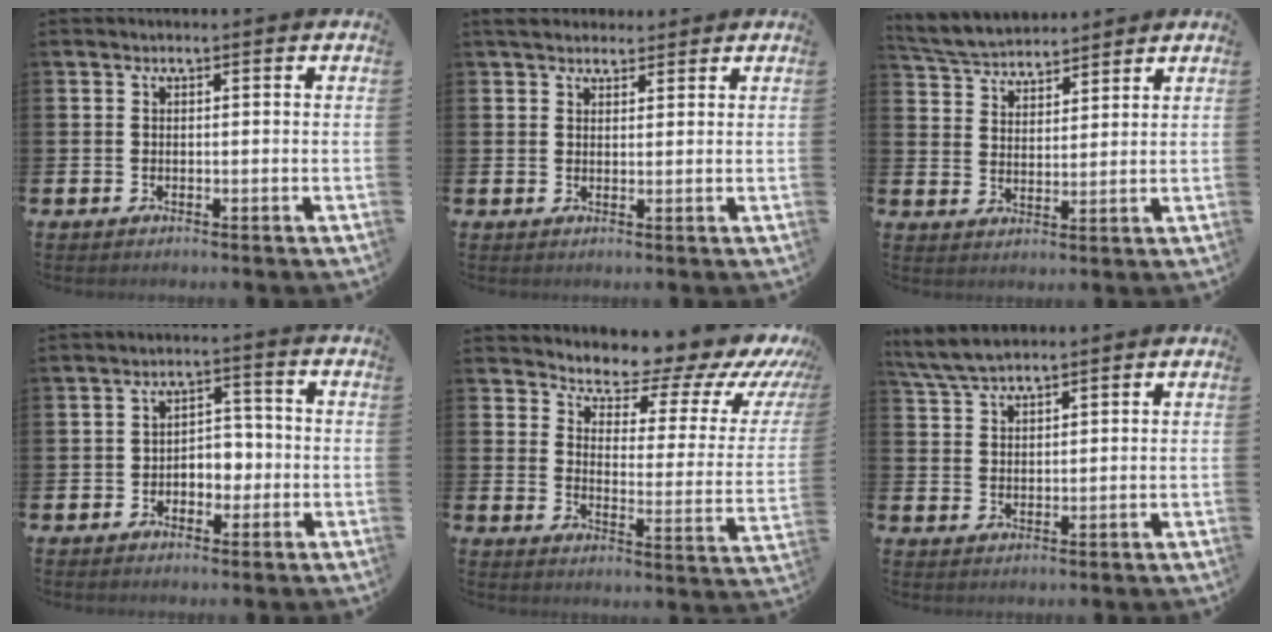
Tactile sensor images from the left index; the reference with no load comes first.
{"total": 3.6, "force": [3.3, 1.4, 0.6], "torque": [-0.013, -0.008, 0.060]}
{"total": 4.9, "force": [4.8, 0.9, 0.1], "torque": [-0.023, -0.028, 0.086]}
{"total": 3.1, "force": [-1.2, 2.5, 1.4], "torque": [-0.027, 0.007, -0.031]}
{"total": 8.0, "force": [7.4, 2.4, 2.0], "torque": [-0.037, -0.073, 0.115]}
{"total": 5.0, "force": [4.6, 1.0, 1.6], "torque": [-0.051, -0.007, 0.088]}